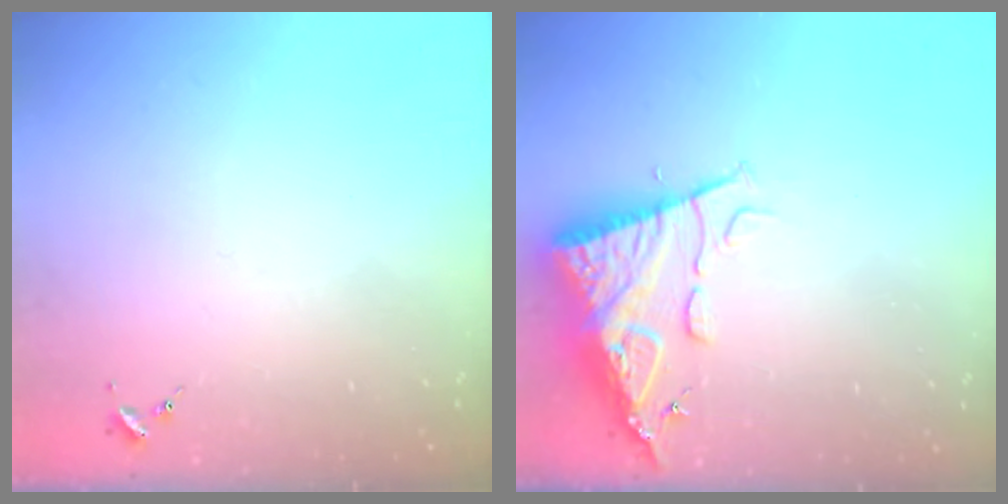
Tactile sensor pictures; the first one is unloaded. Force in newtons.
{"total": 12.3, "press": 12.2, "slide": 1.1}